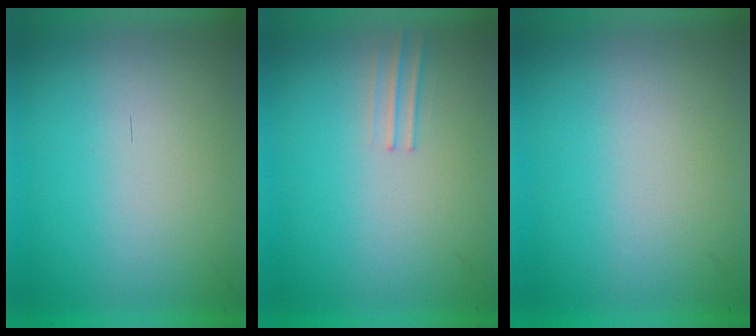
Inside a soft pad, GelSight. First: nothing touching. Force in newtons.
{"total": 1.1}
{"total": 0.0}